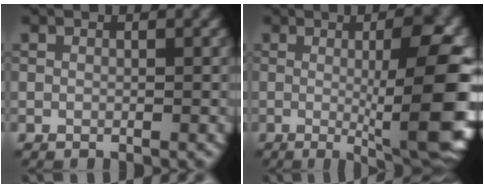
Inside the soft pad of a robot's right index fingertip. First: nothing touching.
{"total": 13.2, "force": [-0.5, 3.0, 12.9], "torque": [-0.136, -0.002, -0.005]}